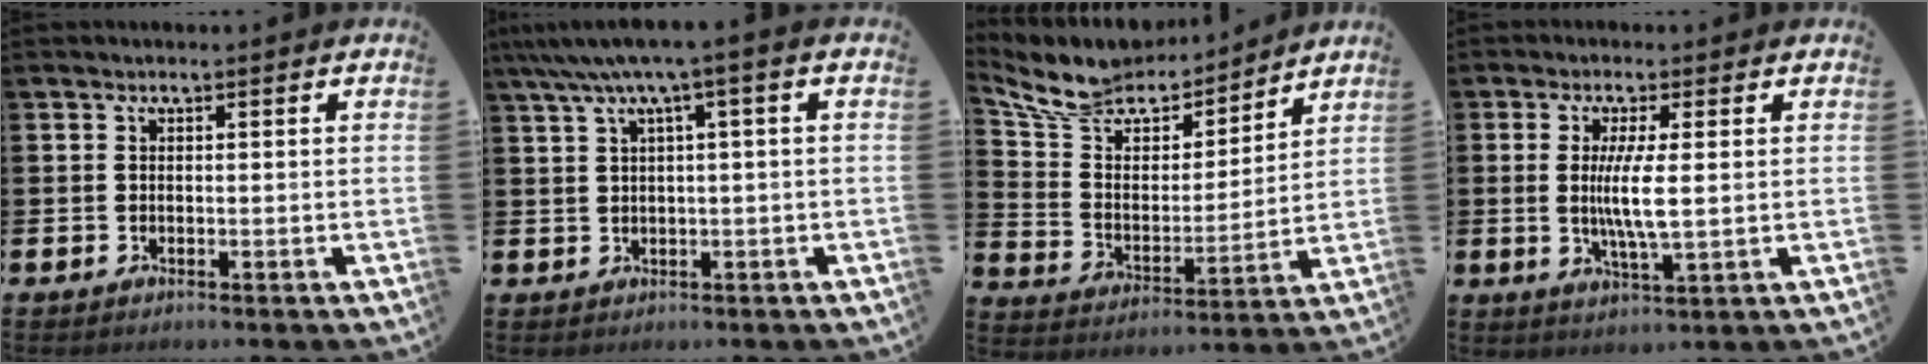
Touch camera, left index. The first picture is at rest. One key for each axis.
{"total": 4.2, "fx": 1.6, "fy": 0.1, "fz": 3.8, "tx": -0.083, "ty": 0.000, "tz": 0.024}
{"total": 10.3, "fx": 9.6, "fy": 3.4, "fz": 1.7, "tx": -0.086, "ty": -0.071, "tz": 0.172}
{"total": 5.2, "fx": 0.5, "fy": 0.8, "fz": 5.1, "tx": -0.088, "ty": -0.005, "tz": 0.005}